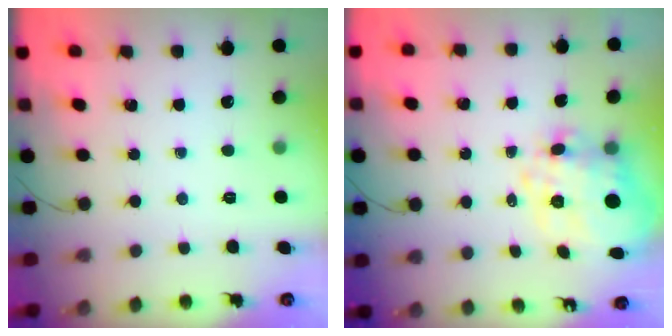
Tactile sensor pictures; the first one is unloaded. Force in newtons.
{"total": 7.8, "press": 7.1, "slide": 3.4}